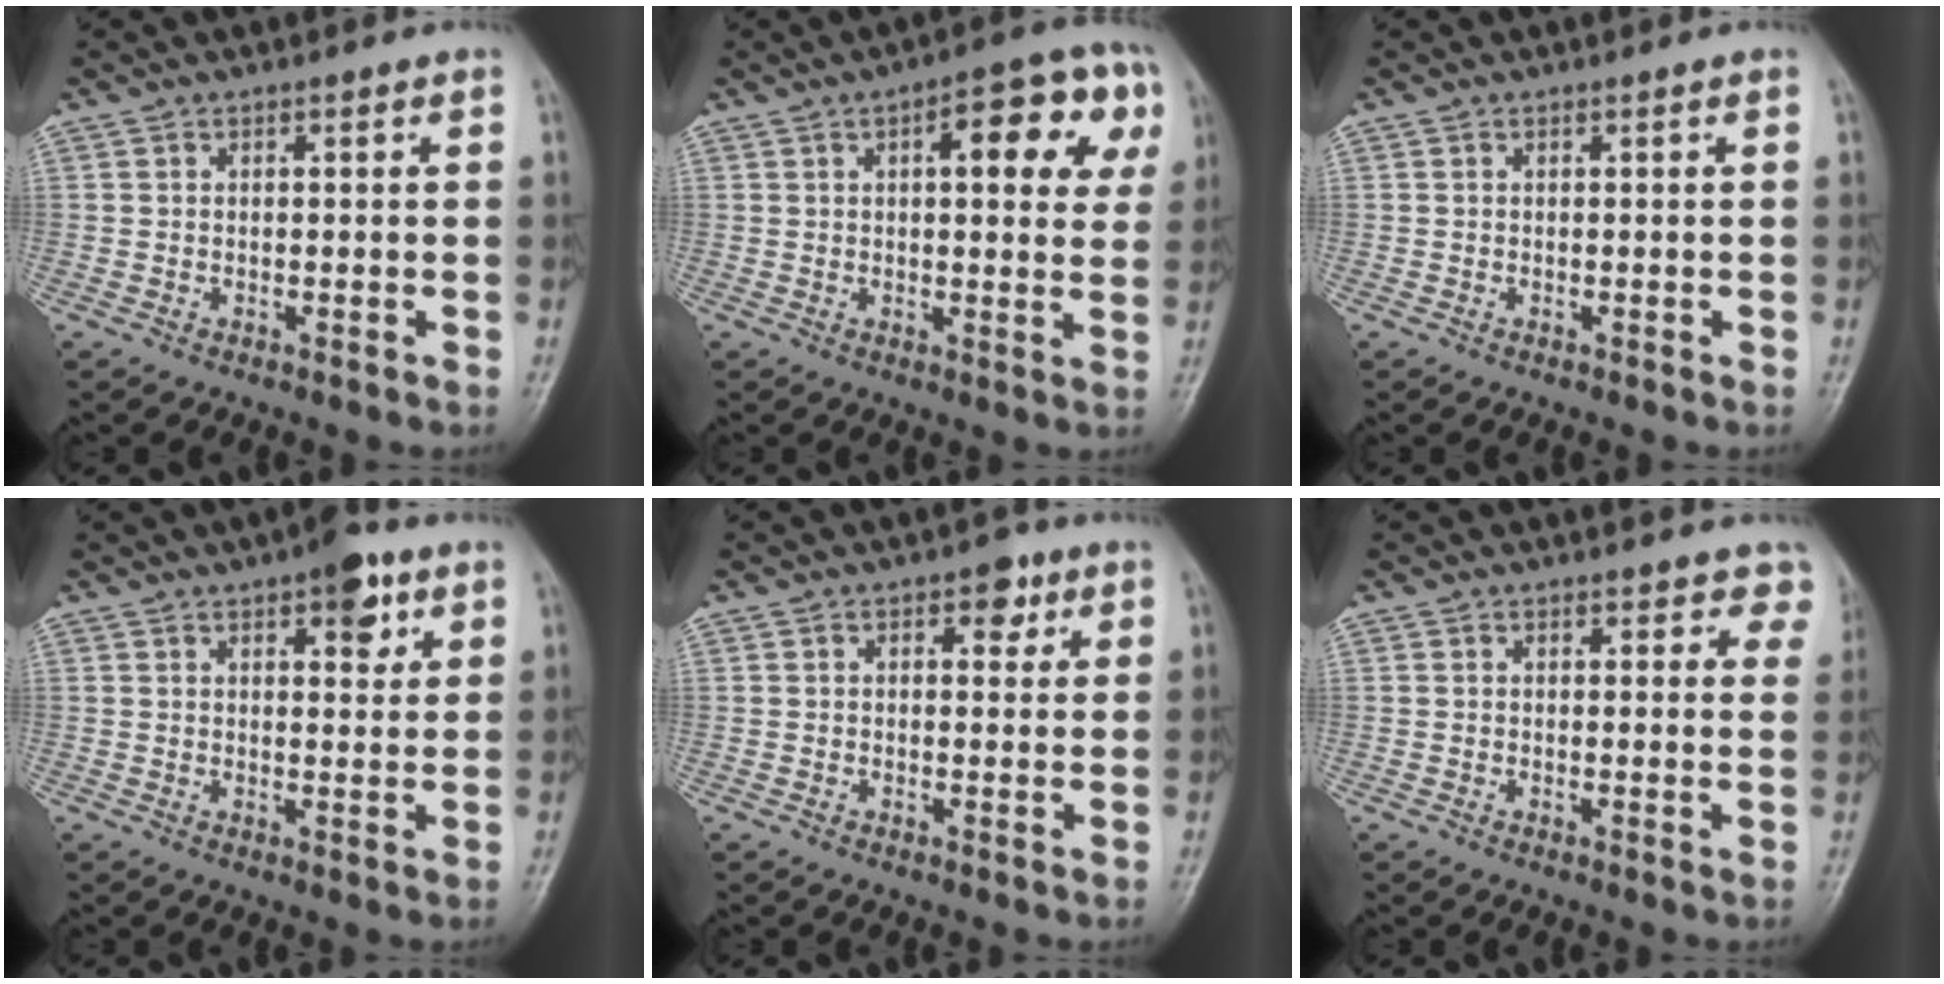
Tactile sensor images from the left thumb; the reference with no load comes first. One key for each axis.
{"total": 13.9, "fx": 4.6, "fy": 5.3, "fz": 12.0, "tx": -0.113, "ty": 0.013, "tz": 0.047}
{"total": 0.0}
{"total": 6.6, "fx": 3.5, "fy": 2.9, "fz": 4.8, "tx": -0.042, "ty": -0.012, "tz": 0.041}
{"total": 3.9, "fx": 1.9, "fy": 2.3, "fz": 2.6, "tx": -0.012, "ty": -0.003, "tz": 0.019}
{"total": 5.3, "fx": 3.9, "fy": 2.5, "fz": 2.4, "tx": 0.016, "ty": -0.013, "tz": 0.034}